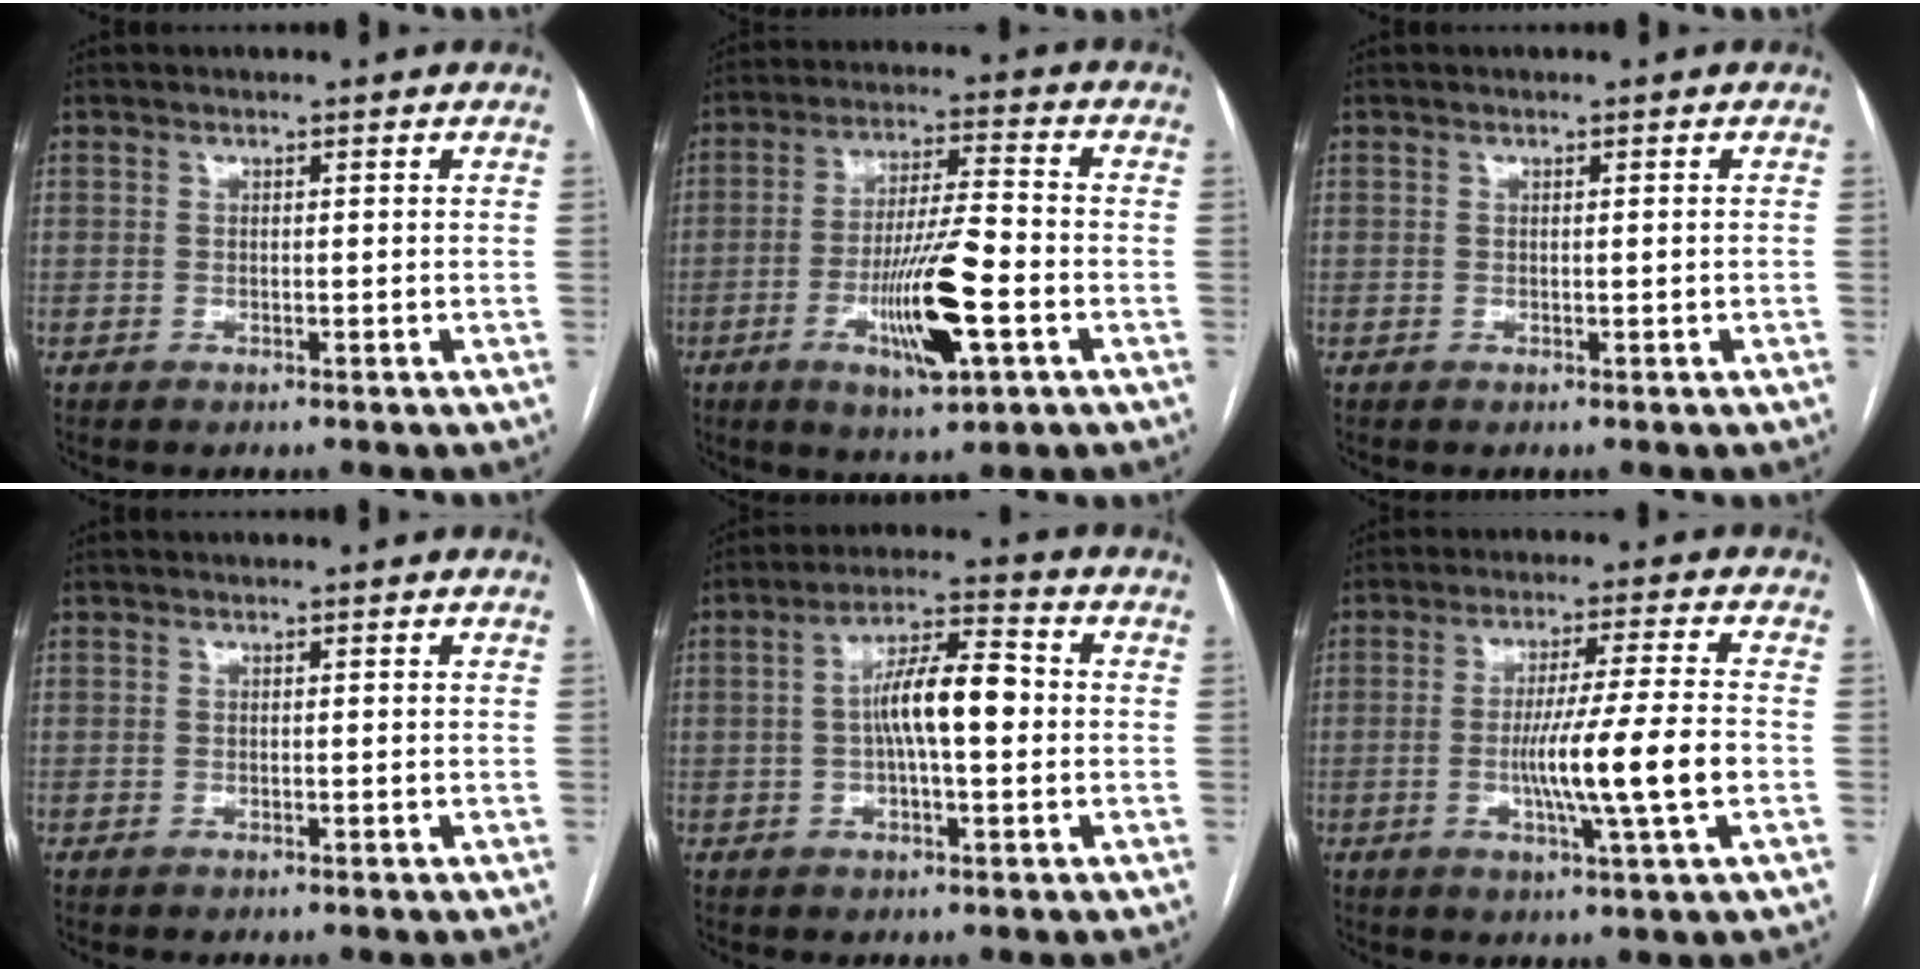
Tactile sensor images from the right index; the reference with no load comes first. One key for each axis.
{"total": 12.4, "fx": -4.1, "fy": 1.4, "fz": 11.6, "tx": -0.212, "ty": -0.010, "tz": -0.069}
{"total": 0.0}
{"total": 0.0}
{"total": 9.2, "fx": 0.0, "fy": 2.2, "fz": 9.0, "tx": -0.165, "ty": 0.021, "tz": -0.005}
{"total": 10.9, "fx": -2.2, "fy": -1.1, "fz": 10.6, "tx": -0.187, "ty": -0.011, "tz": -0.040}